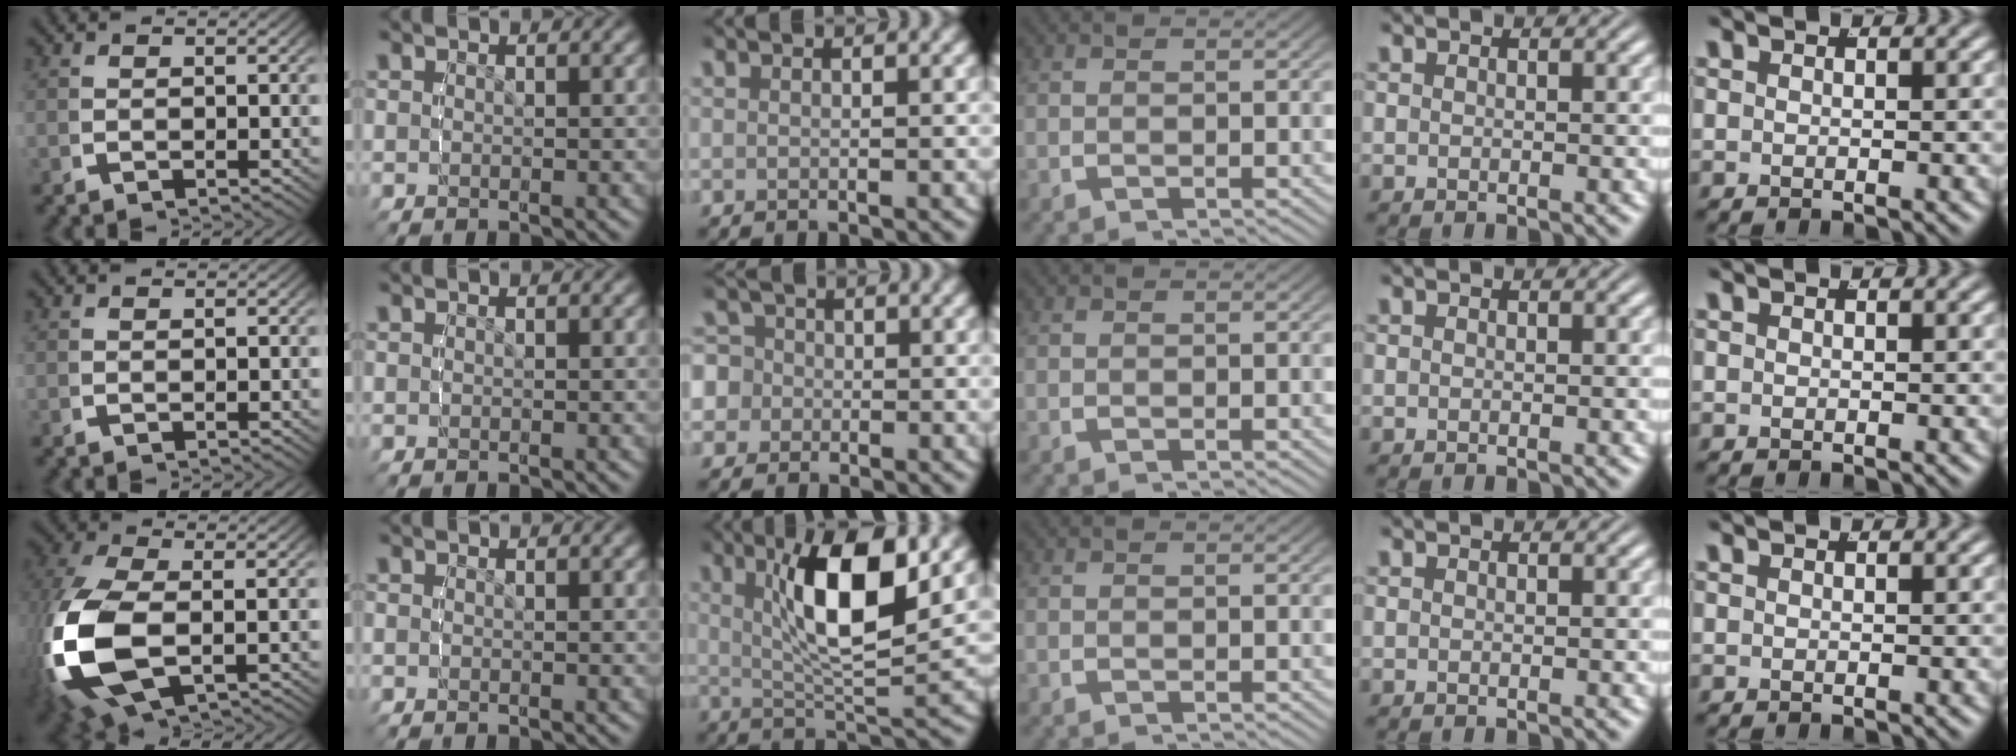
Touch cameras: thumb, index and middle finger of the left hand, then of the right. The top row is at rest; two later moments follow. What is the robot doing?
{"motion": "lift_and_place", "object": "glue stick"}